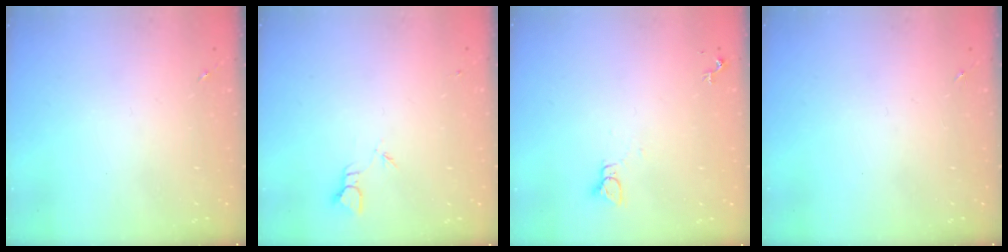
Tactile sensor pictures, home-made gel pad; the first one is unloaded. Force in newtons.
{"total": 1.8, "press": 1.8, "slide": 0.0}
{"total": 2.2, "press": 2.2, "slide": 0.1}
{"total": 0.0}